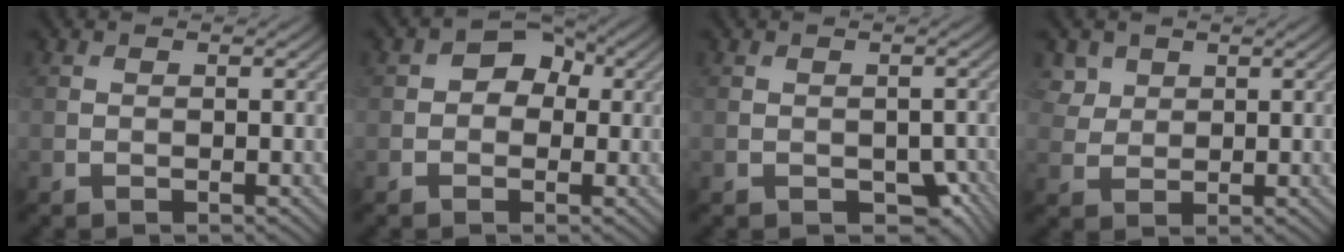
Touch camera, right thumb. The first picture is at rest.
{"total": 3.8, "force": [0.5, 3.0, 2.3], "torque": [-0.025, 0.005, -0.006]}
{"total": 4.2, "force": [-1.7, 2.8, 2.6], "torque": [-0.039, -0.017, -0.016]}
{"total": 3.0, "force": [1.7, 2.3, 0.9], "torque": [-0.032, -0.008, 0.041]}